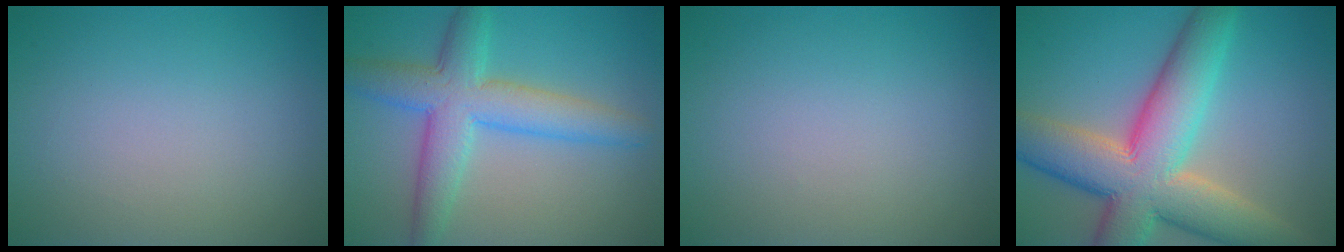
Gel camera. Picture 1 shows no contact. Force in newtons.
{"total": 6.5, "press": 6.5, "slide": 0.1}
{"total": 0.0}
{"total": 12.1, "press": 12.0, "slide": 0.9}